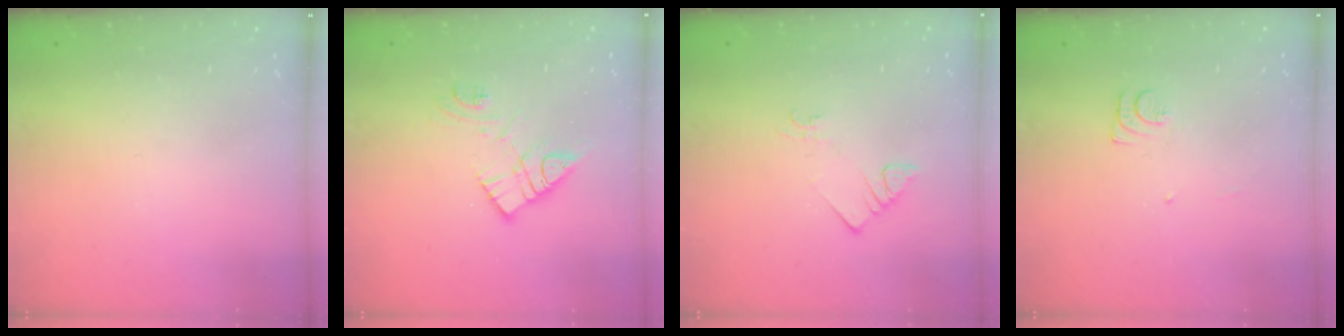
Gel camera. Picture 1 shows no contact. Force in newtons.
{"total": 11.6, "press": 11.6, "slide": 0.9}
{"total": 2.1, "press": 2.0, "slide": 0.5}
{"total": 5.9, "press": 5.9, "slide": 0.5}